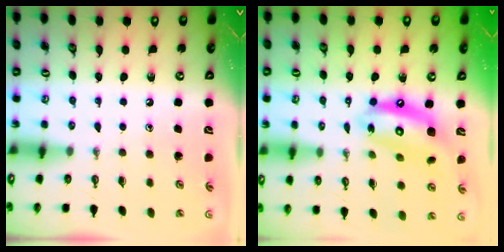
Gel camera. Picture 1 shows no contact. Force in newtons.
{"total": 13.9, "press": 13.8, "slide": 1.3}